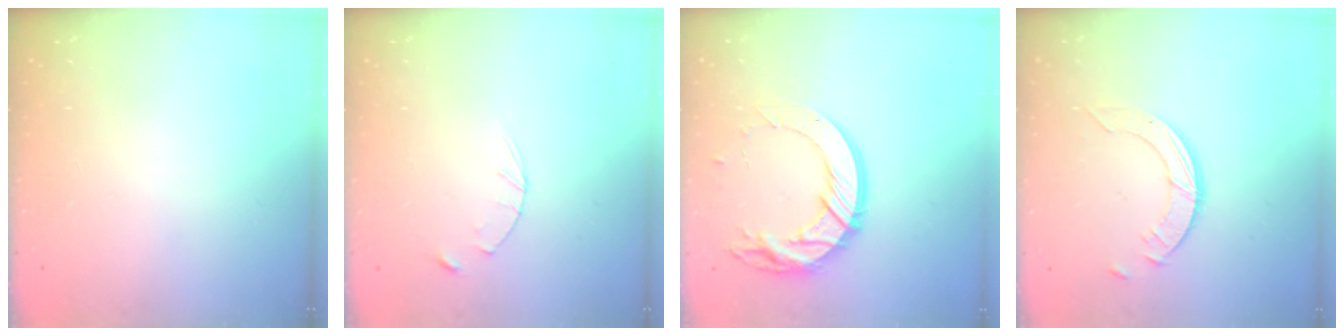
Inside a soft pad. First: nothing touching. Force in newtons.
{"total": 2.8, "press": 2.8, "slide": 0.4}
{"total": 15.8, "press": 15.7, "slide": 1.2}
{"total": 3.9, "press": 3.9, "slide": 0.3}